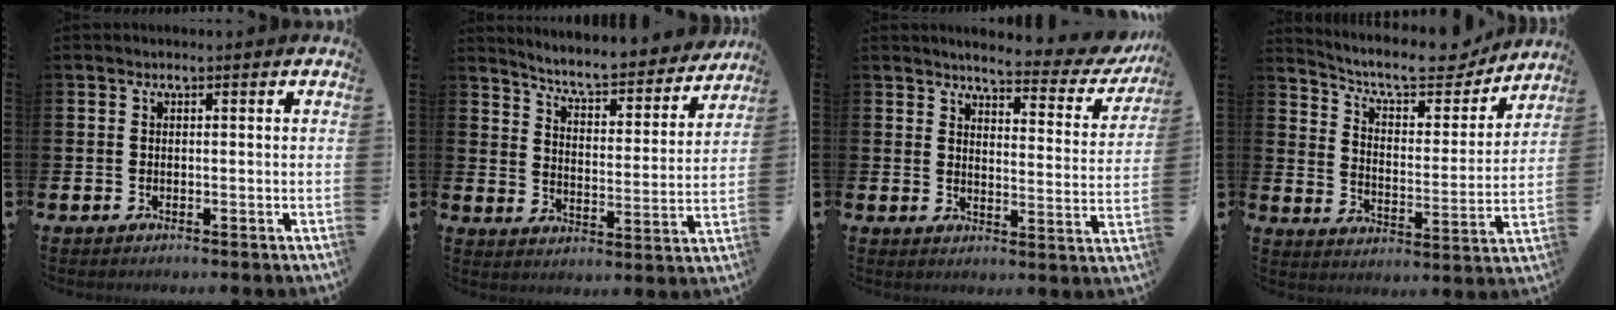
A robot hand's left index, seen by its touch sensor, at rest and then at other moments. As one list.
[{"total": 6.6, "force": [6.3, 0.7, 1.9], "torque": [-0.063, -0.052, 0.103]}, {"total": 4.3, "force": [4.0, 0.8, 1.5], "torque": [-0.037, -0.034, 0.059]}, {"total": 9.6, "force": [8.7, 2.5, 3.4], "torque": [-0.085, -0.059, 0.146]}]